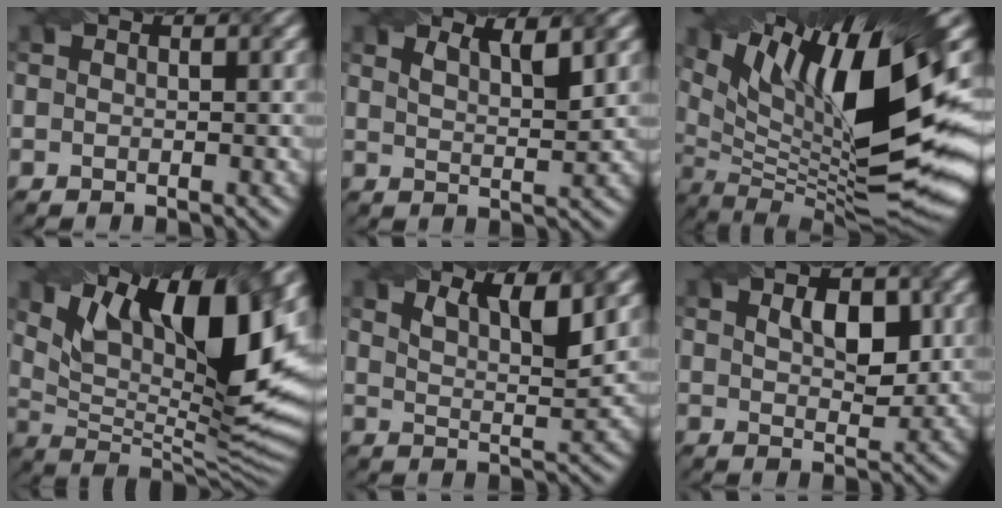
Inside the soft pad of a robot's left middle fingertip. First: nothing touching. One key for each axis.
{"total": 3.3, "fx": 2.2, "fy": 1.0, "fz": 2.3, "tx": -0.027, "ty": 0.006, "tz": 0.028}
{"total": 15.4, "fx": 5.6, "fy": 3.7, "fz": 13.9, "tx": -0.234, "ty": -0.001, "tz": 0.101}
{"total": 16.1, "fx": 7.5, "fy": 6.0, "fz": 13.0, "tx": -0.213, "ty": 0.012, "tz": 0.132}
{"total": 5.2, "fx": 3.3, "fy": 1.4, "fz": 3.7, "tx": -0.048, "ty": 0.011, "tz": 0.042}
{"total": 4.0, "fx": 1.3, "fy": 2.1, "fz": 3.2, "tx": -0.053, "ty": 0.001, "tz": 0.024}